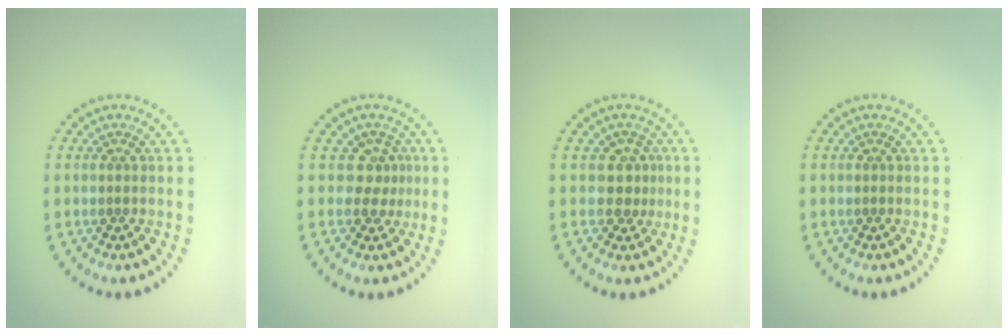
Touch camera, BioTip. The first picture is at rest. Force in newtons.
{"total": 2.2, "press": 1.5, "slide": 1.6}
{"total": 2.1, "press": 1.6, "slide": 1.3}
{"total": 0.0}